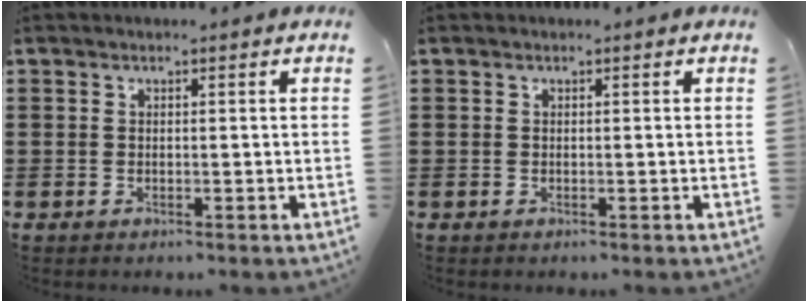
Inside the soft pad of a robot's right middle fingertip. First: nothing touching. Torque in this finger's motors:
{"motor_torque": [-0.08, -0.11, 0.00, -0.01]}